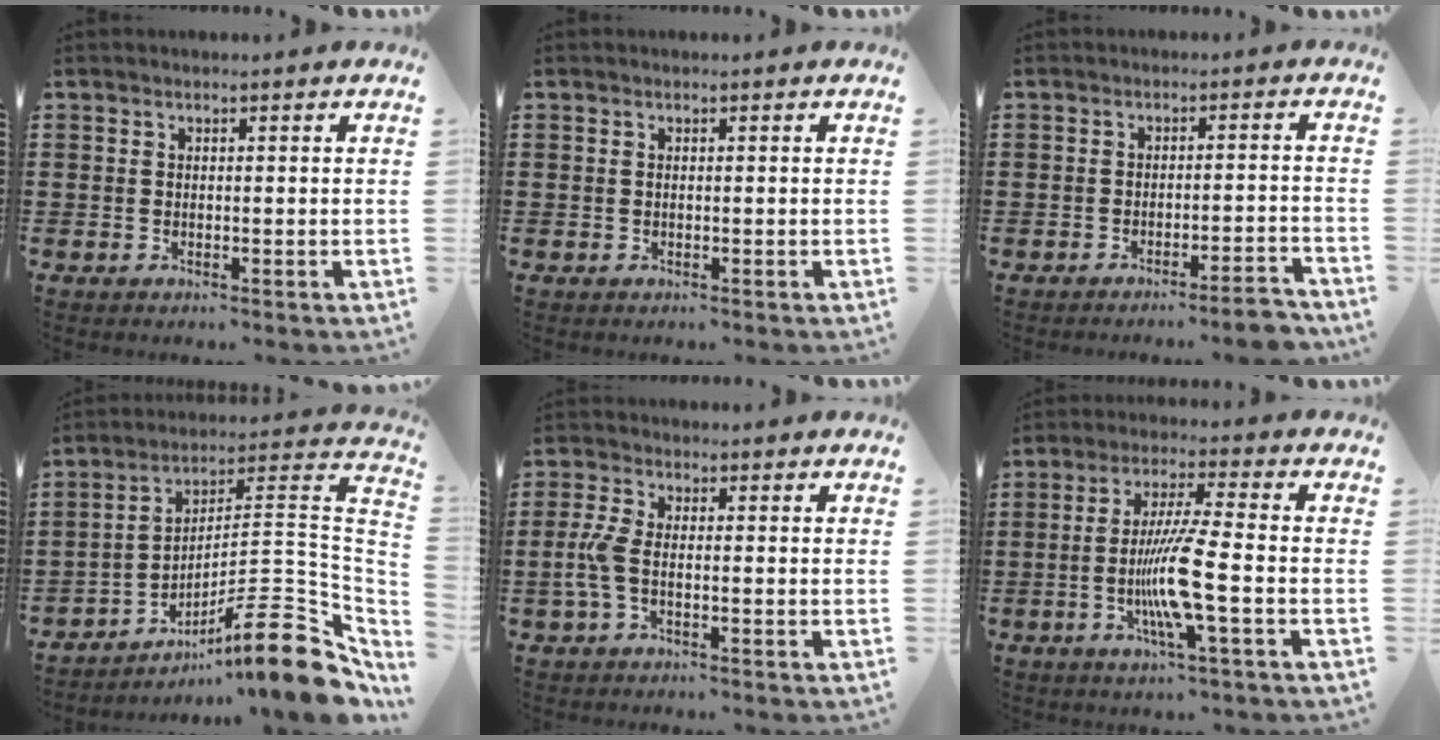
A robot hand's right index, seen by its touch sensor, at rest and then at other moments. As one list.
[{"total": 0.0}, {"total": 3.7, "force": [-3.2, -0.4, 1.9], "torque": [-0.031, -0.012, -0.060]}, {"total": 14.6, "force": [-8.3, 2.2, 11.8], "torque": [-0.162, 0.012, -0.145]}, {"total": 4.3, "force": [-1.2, 1.6, 3.9], "torque": [-0.096, -0.007, -0.028]}, {"total": 9.5, "force": [-2.7, 0.1, 9.1], "torque": [-0.180, -0.017, -0.056]}]